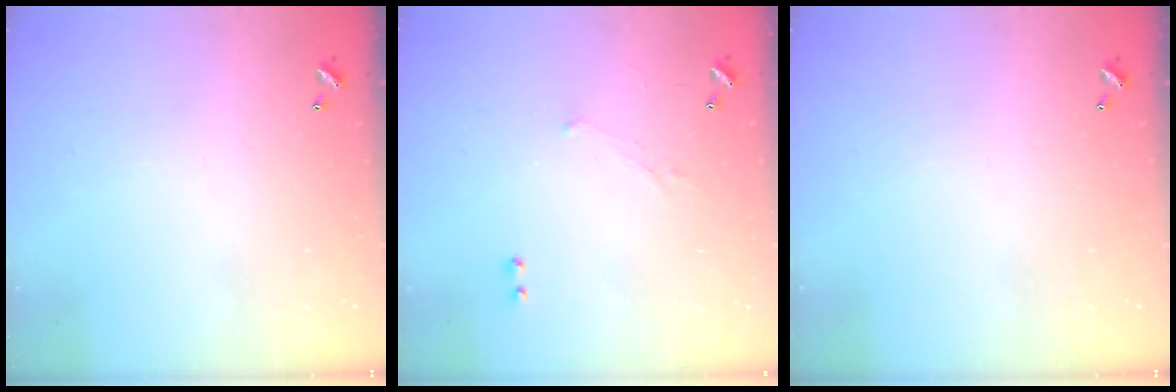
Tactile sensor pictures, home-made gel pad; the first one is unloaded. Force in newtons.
{"total": 1.2, "press": 0.8, "slide": 0.9}
{"total": 0.0}